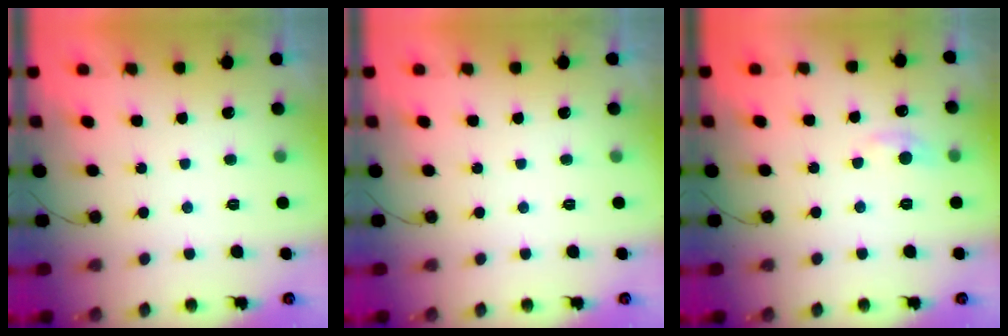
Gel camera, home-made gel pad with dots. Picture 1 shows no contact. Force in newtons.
{"total": 0.0}
{"total": 6.7, "press": 6.7, "slide": 1.0}